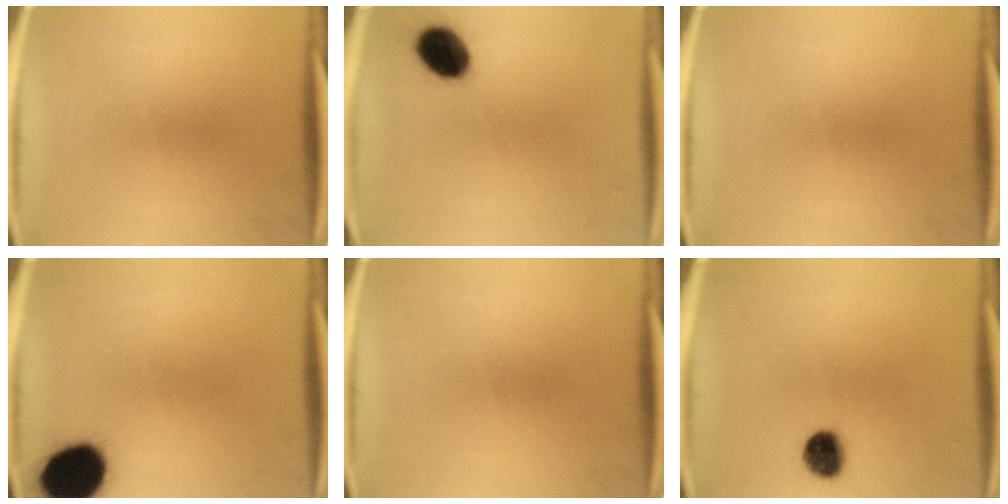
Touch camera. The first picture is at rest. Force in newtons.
{"total": 9.3}
{"total": 0.0}
{"total": 15.1}
{"total": 0.0}
{"total": 6.3}